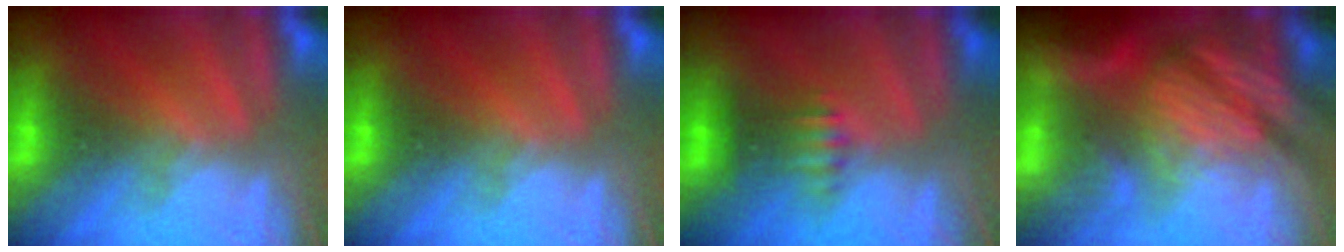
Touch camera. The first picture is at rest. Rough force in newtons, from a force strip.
{"total": 0.0}
{"total": 3.6}
{"total": 8.9}